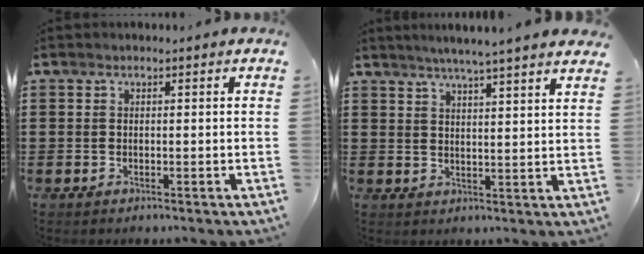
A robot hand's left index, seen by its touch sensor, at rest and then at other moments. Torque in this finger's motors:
{"motor_torque": [0.14, -1.09, 0.74, 0.19]}